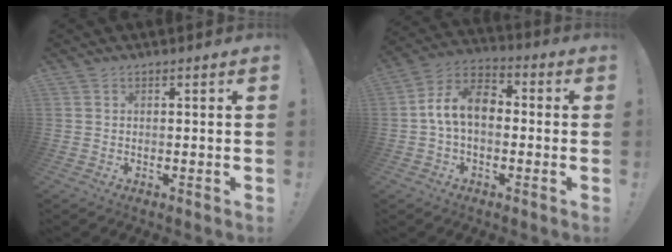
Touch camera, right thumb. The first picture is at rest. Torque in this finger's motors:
{"motor_torque": [0.47, 0.14, 0.10, -0.05, 0.08]}